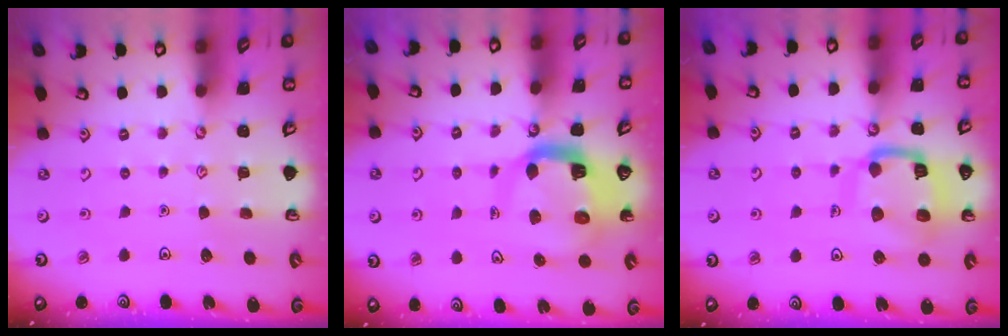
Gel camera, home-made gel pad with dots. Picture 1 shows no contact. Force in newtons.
{"total": 9.0, "press": 9.0, "slide": 1.2}
{"total": 14.1, "press": 14.0, "slide": 1.7}